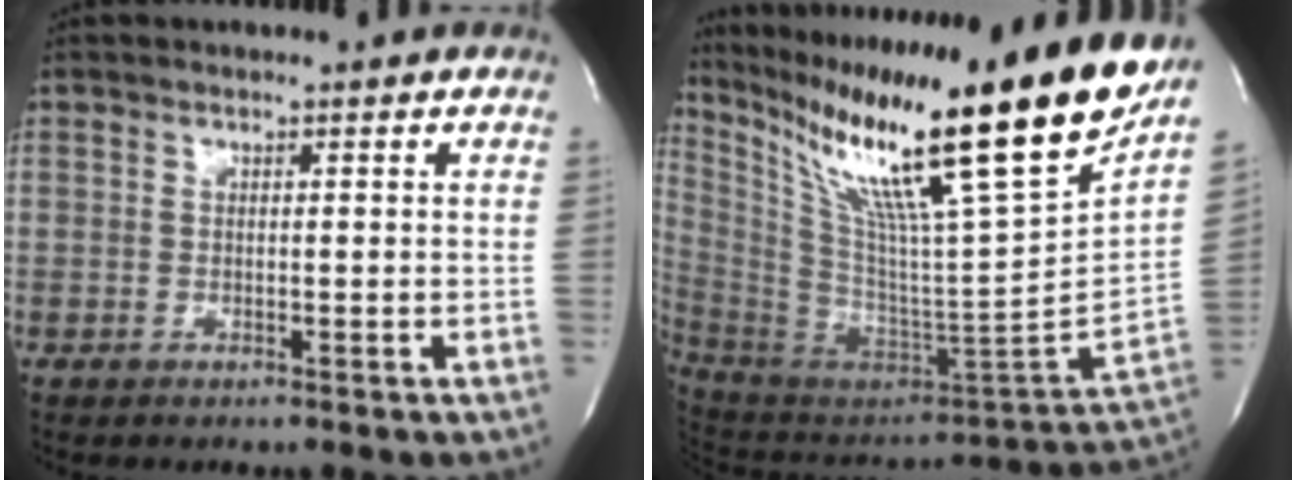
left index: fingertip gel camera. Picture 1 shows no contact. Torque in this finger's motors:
{"motor_torque": [1.67, -0.47, 1.05, 0.21]}